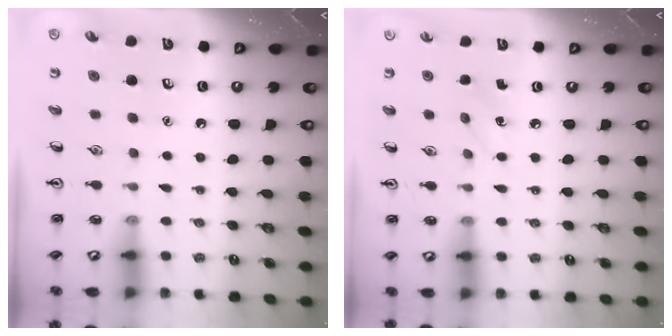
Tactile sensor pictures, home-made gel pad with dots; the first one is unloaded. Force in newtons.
{"total": 3.7, "press": 3.5, "slide": 1.2}